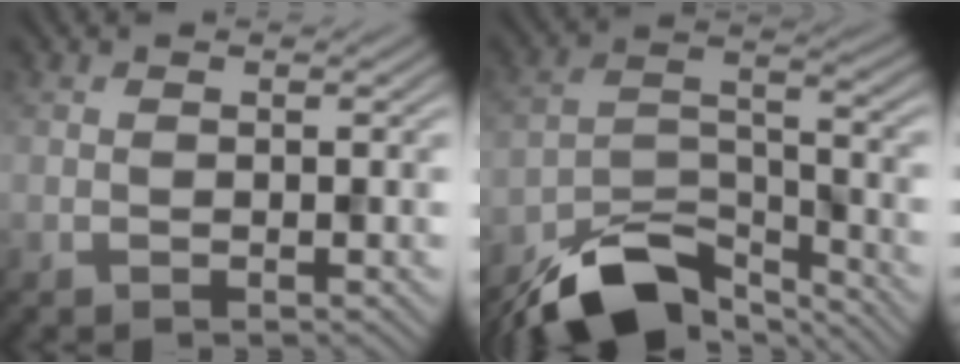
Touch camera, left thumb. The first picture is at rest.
{"total": 10.9, "force": [-8.6, 4.1, 5.2], "torque": [-0.090, -0.003, -0.163]}